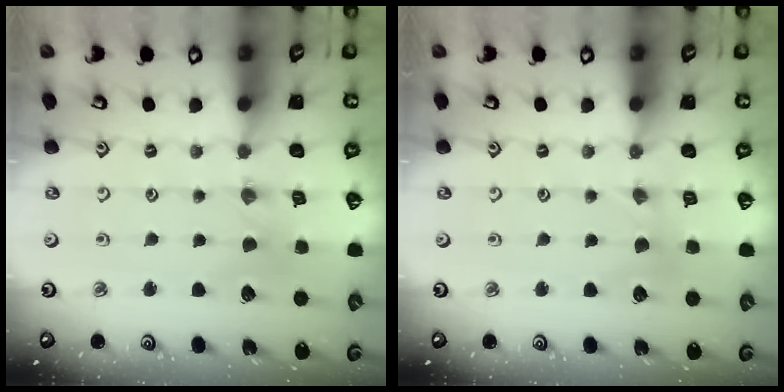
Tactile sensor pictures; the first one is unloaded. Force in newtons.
{"total": 1.5, "press": 1.5, "slide": 0.3}